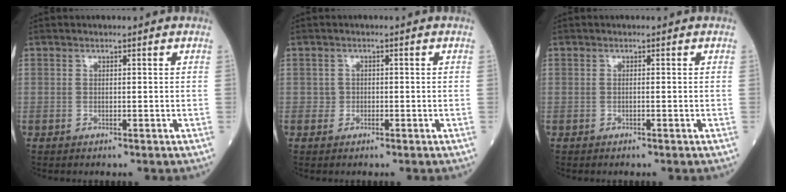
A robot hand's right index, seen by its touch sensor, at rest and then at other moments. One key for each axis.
{"total": 1.1, "fx": -0.3, "fy": 1.0, "fz": 0.0, "tx": 0.005, "ty": 0.006, "tz": -0.008}
{"total": 0.0}